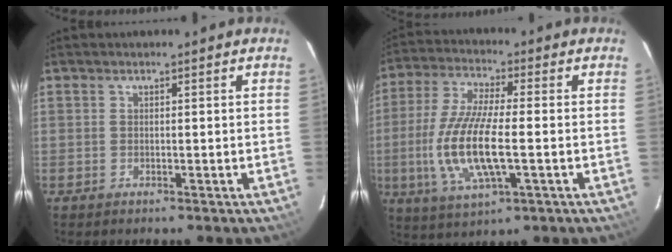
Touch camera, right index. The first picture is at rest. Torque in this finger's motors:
{"motor_torque": [1.34, -0.80, 1.05, 0.21]}